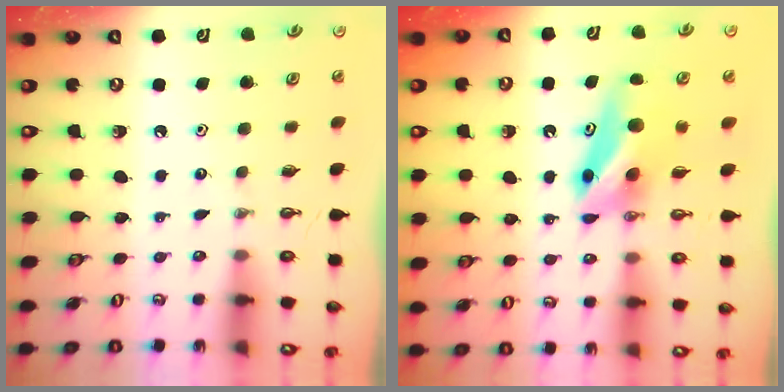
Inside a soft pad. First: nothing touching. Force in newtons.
{"total": 7.1, "press": 6.6, "slide": 2.5}